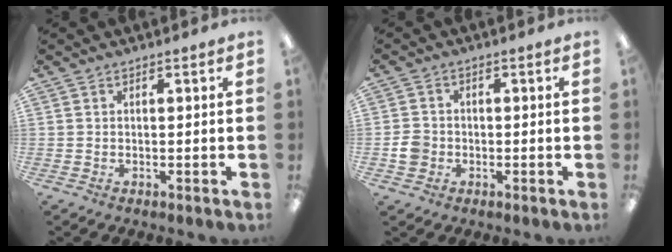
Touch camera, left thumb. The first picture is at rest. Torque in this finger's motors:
{"motor_torque": [-0.18, 0.20, 0.07, -0.02, 0.00]}